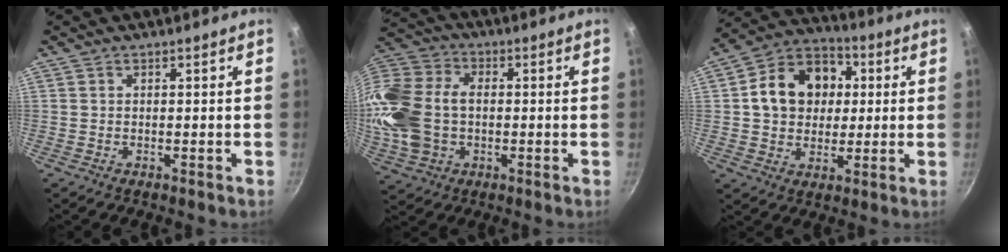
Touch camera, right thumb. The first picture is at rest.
{"total": 19.1, "force": [-0.8, 13.9, 13.0], "torque": [-0.272, 0.032, -0.017]}
{"total": 15.1, "force": [2.3, 12.2, 8.6], "torque": [-0.114, 0.022, 0.027]}